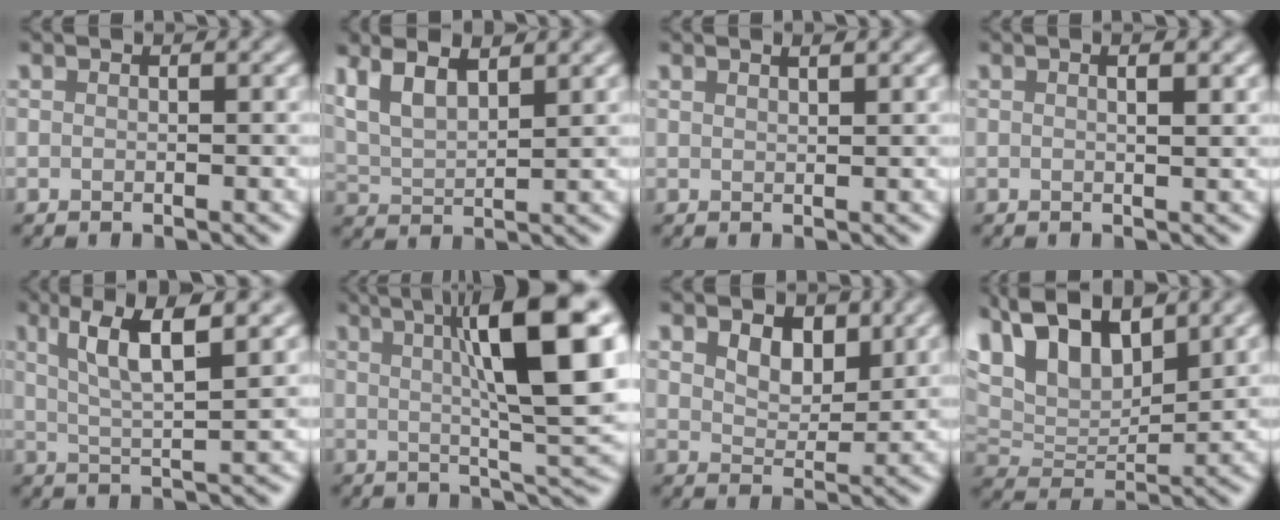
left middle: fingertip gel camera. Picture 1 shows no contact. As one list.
[{"total": 5.7, "force": [3.5, 2.1, 4.0], "torque": [-0.076, 0.017, 0.053]}, {"total": 1.0, "force": [0.8, 0.2, 0.6], "torque": [-0.008, 0.000, 0.013]}, {"total": 1.7, "force": [0.7, 0.5, 1.5], "torque": [-0.015, 0.000, 0.002]}, {"total": 6.3, "force": [2.8, 1.4, 5.5], "torque": [-0.093, 0.002, 0.049]}, {"total": 11.8, "force": [3.1, 2.2, 11.2], "torque": [-0.141, 0.007, 0.043]}, {"total": 3.5, "force": [1.8, 2.2, 2.0], "torque": [-0.045, -0.008, 0.029]}, {"total": 9.9, "force": [5.7, 4.6, 6.6], "torque": [-0.135, 0.016, 0.099]}]